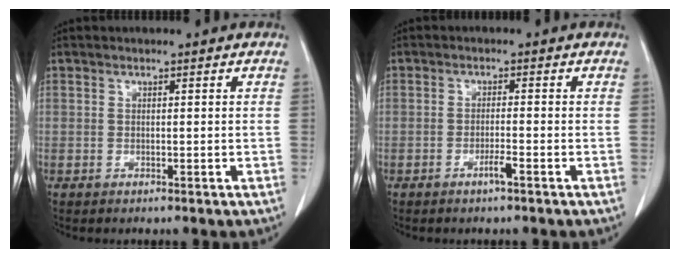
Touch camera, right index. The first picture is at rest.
{"total": 2.0, "force": [-1.2, -0.2, 1.6], "torque": [-0.031, -0.002, -0.024]}